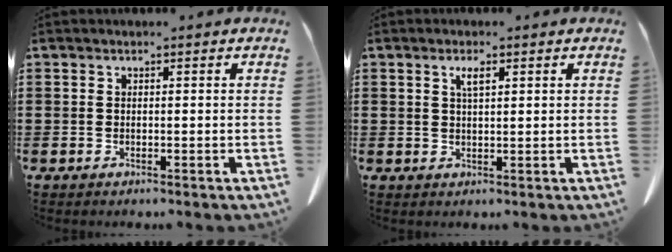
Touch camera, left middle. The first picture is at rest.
{"total": 2.1, "force": [1.0, 0.5, 1.8], "torque": [-0.038, 0.001, 0.017]}